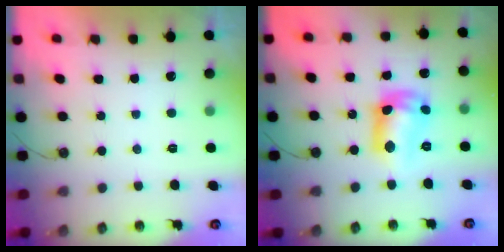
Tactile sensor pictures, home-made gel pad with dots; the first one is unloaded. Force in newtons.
{"total": 11.7, "press": 11.7, "slide": 1.1}